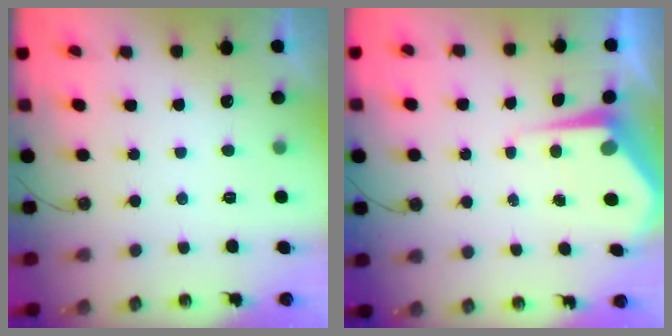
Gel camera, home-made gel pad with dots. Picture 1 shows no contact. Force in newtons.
{"total": 5.7, "press": 5.7, "slide": 0.3}